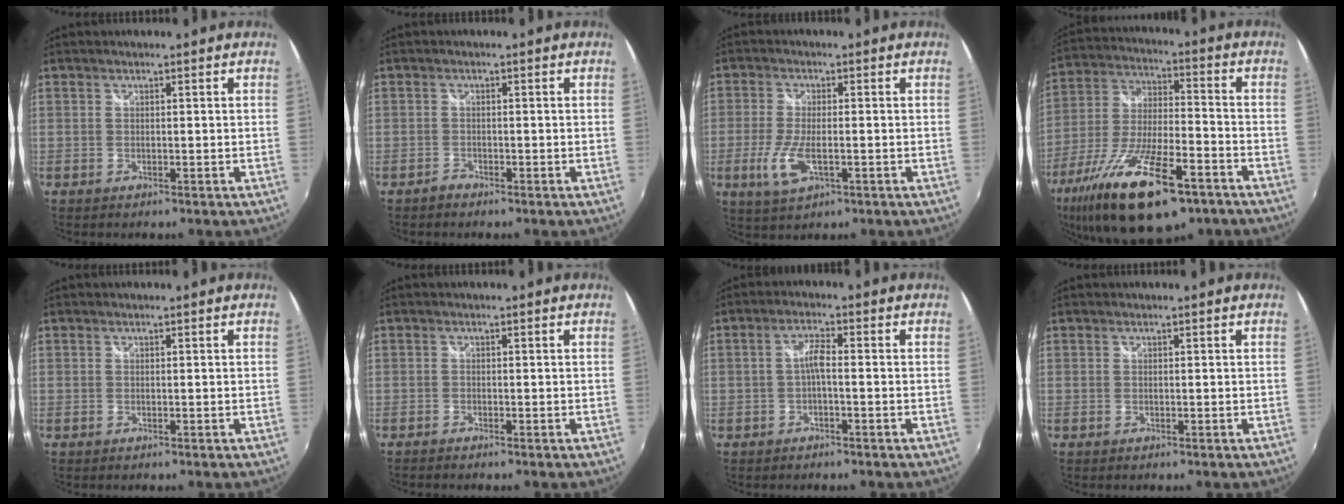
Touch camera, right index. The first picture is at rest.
{"total": 1.2, "force": [-1.1, 0.6, 0.0], "torque": [-0.002, 0.002, -0.021]}
{"total": 7.4, "force": [-2.4, 2.7, 6.5], "torque": [-0.144, -0.014, -0.046]}
{"total": 24.0, "force": [-14.4, 8.1, 17.4], "torque": [-0.342, -0.052, -0.246]}
{"total": 0.0}
{"total": 1.3, "force": [-1.2, 0.3, 0.4], "torque": [-0.012, -0.009, -0.024]}
{"total": 2.7, "force": [-0.8, 0.4, 2.6], "torque": [-0.053, 0.007, -0.015]}
{"total": 0.0}